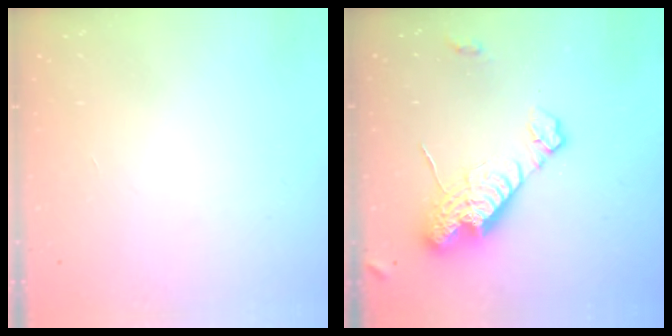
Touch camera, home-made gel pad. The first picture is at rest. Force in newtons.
{"total": 12.9, "press": 12.8, "slide": 1.0}